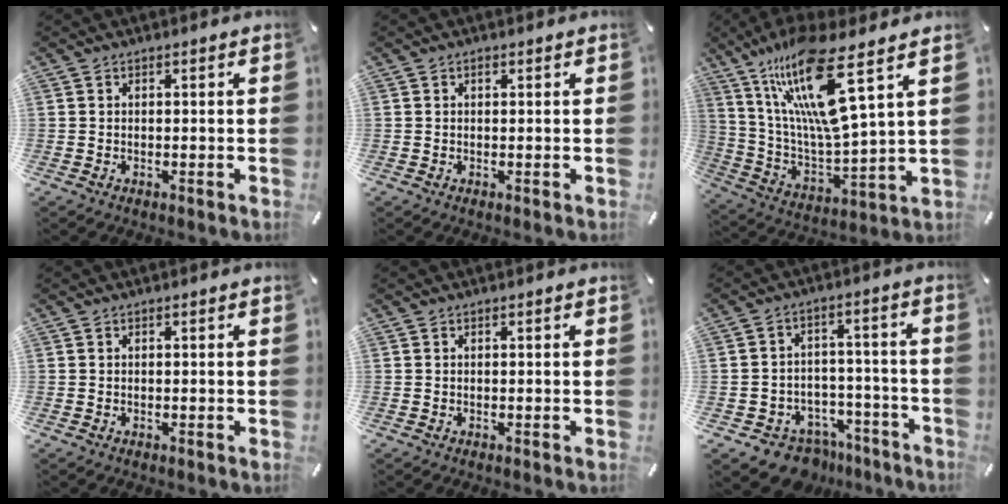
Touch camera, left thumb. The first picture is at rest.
{"total": 0.6, "force": [0.2, 0.4, 0.4], "torque": [-0.008, 0.002, 0.003]}
{"total": 20.3, "force": [11.2, 4.0, 16.4], "torque": [-0.356, -0.066, 0.169]}
{"total": 0.0}
{"total": 0.0}
{"total": 8.5, "force": [-6.1, 5.6, 1.9], "torque": [-0.018, 0.044, -0.102]}